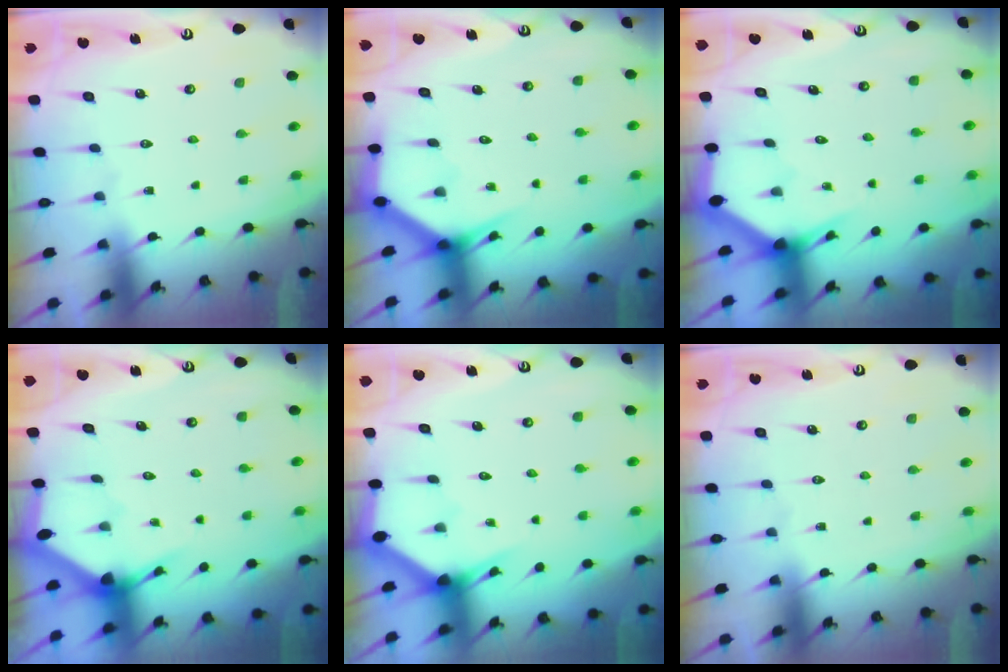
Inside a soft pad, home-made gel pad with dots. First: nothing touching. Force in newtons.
{"total": 3.5, "press": 3.5, "slide": 0.3}
{"total": 2.7, "press": 2.7, "slide": 0.1}
{"total": 3.0, "press": 3.0, "slide": 0.1}
{"total": 2.8, "press": 2.8, "slide": 0.1}
{"total": 0.0}